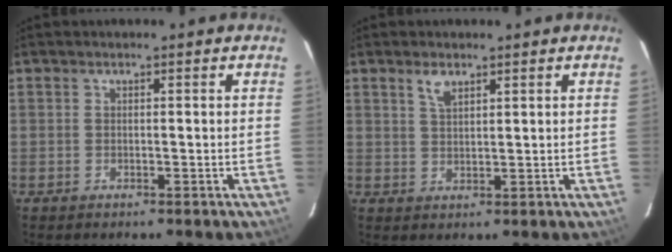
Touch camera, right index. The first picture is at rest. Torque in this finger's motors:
{"motor_torque": [0.04, -0.01, 0.02, 0.04]}